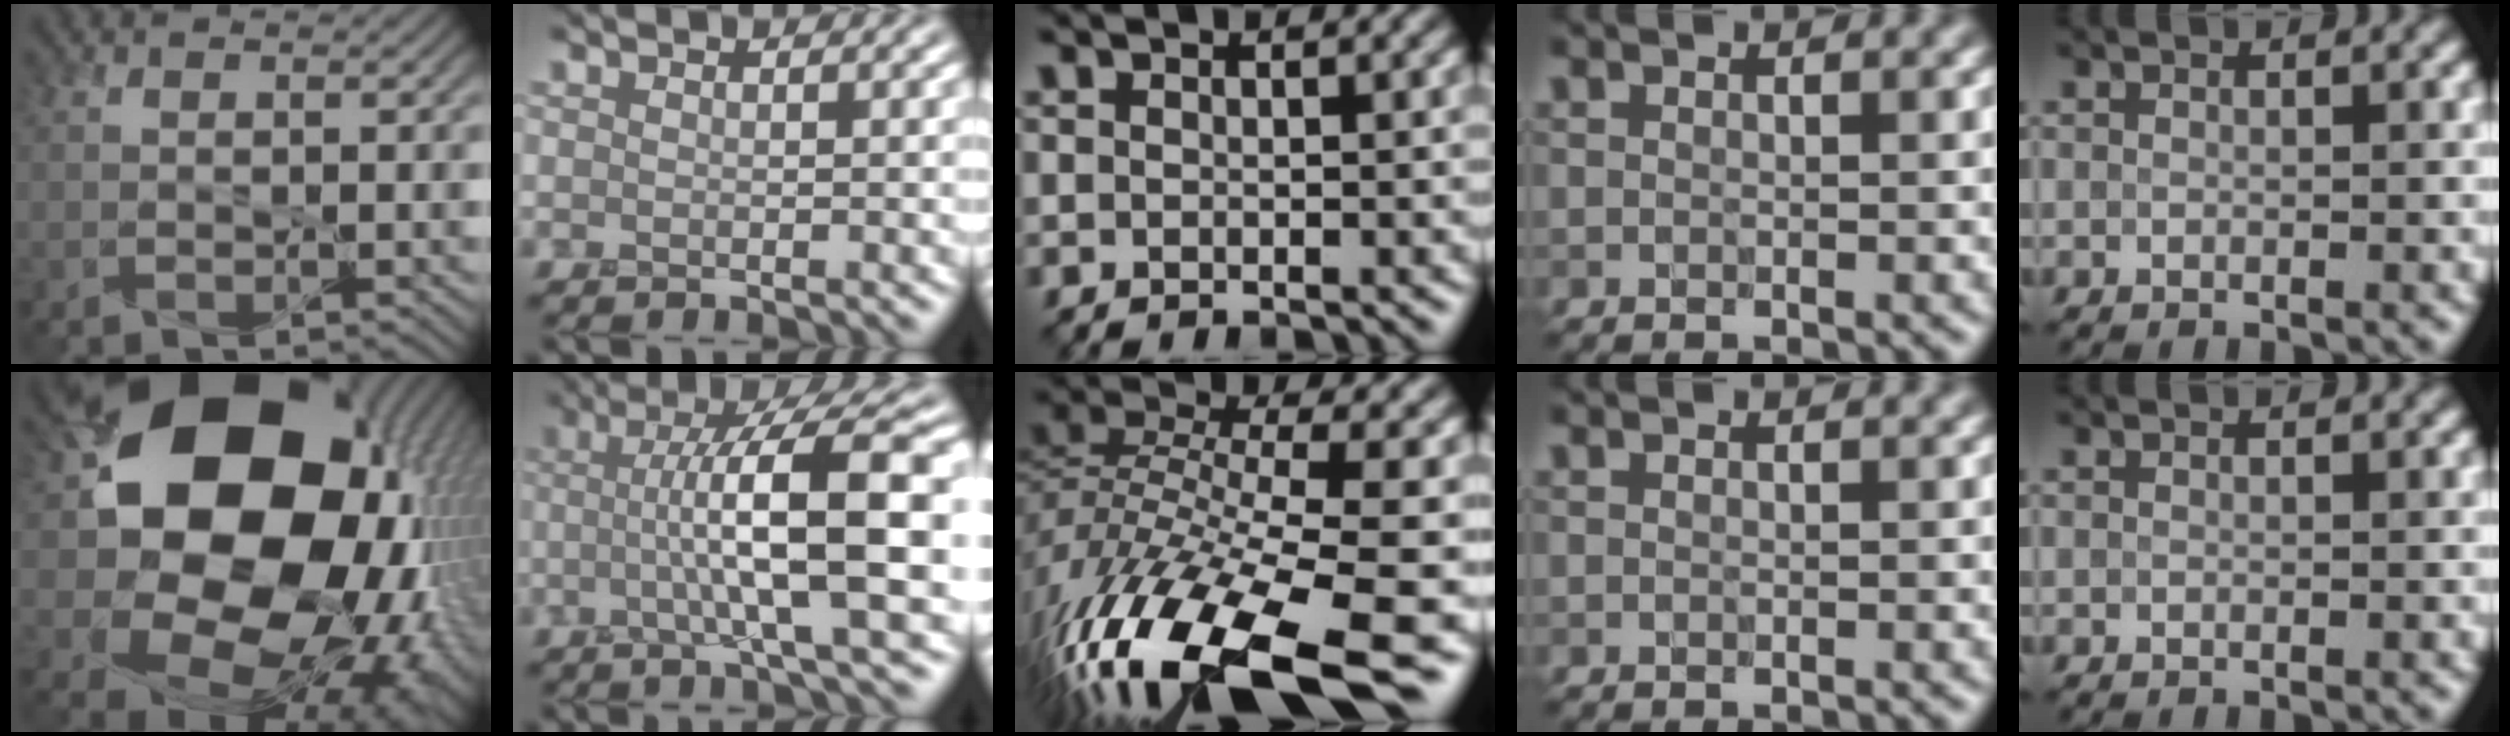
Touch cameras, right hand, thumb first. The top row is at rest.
{"thumb": {"total": 22.4, "force": [3.8, 17.3, 13.7], "torque": [-0.281, -0.063, 0.116]}, "index": {"total": 10.4, "force": [-0.2, 1.8, 10.2], "torque": [-0.140, 0.014, -0.010]}, "middle": {"total": 16.2, "force": [-9.8, 4.6, 12.1], "torque": [-0.263, -0.005, -0.167]}}